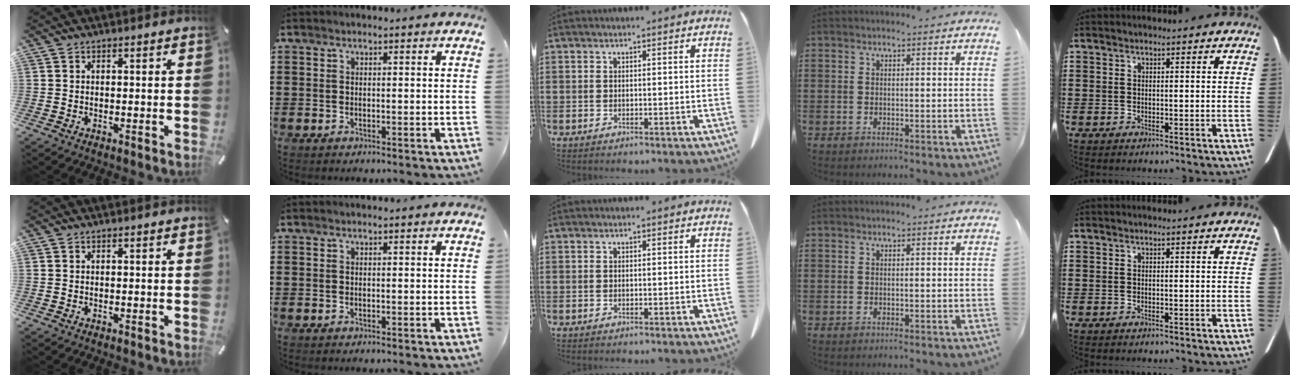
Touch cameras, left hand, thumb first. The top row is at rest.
{}